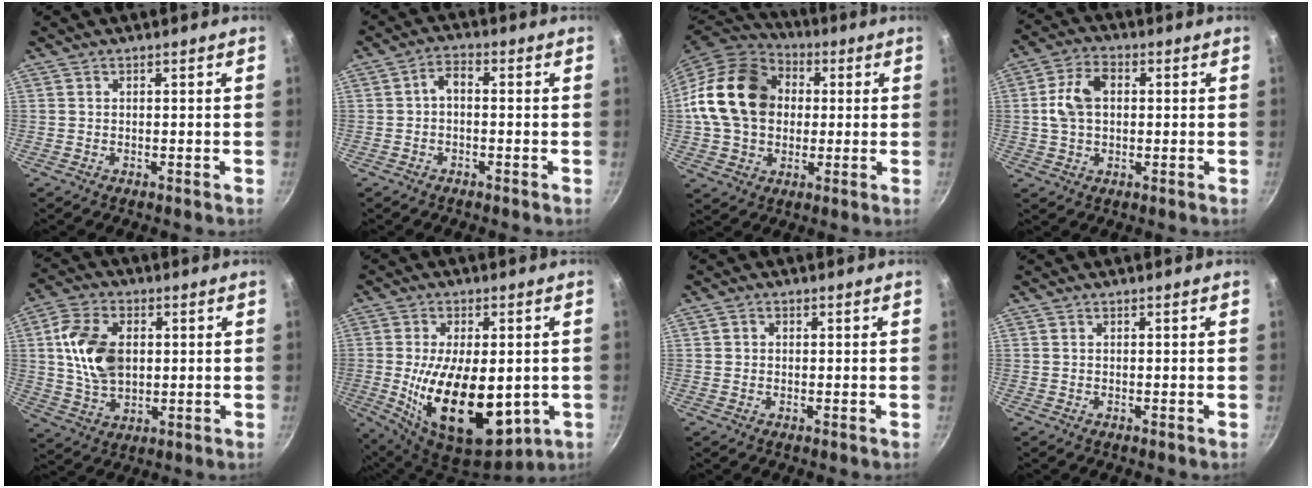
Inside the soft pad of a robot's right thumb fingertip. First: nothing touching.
{"total": 3.2, "force": [-0.6, 1.8, 2.6], "torque": [-0.047, 0.020, -0.015]}
{"total": 19.9, "force": [2.3, 15.5, 12.3], "torque": [-0.202, 0.028, 0.034]}
{"total": 8.3, "force": [0.8, 5.6, 6.1], "torque": [-0.104, 0.018, 0.007]}
{"total": 12.9, "force": [1.7, 8.4, 9.6], "torque": [-0.162, 0.002, 0.032]}
{"total": 20.5, "force": [-2.5, 10.9, 17.2], "torque": [-0.281, -0.016, -0.023]}
{"total": 1.0, "force": [0.1, 0.9, 0.4], "torque": [-0.005, 0.002, -0.001]}
{"total": 0.0}